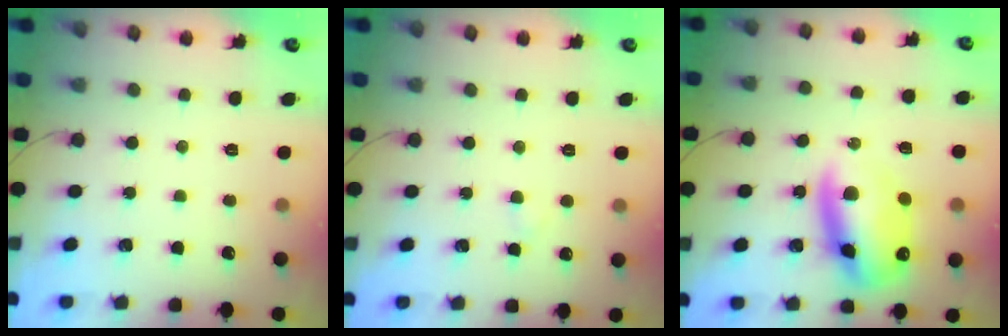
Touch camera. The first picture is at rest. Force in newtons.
{"total": 1.3, "press": 1.1, "slide": 0.7}
{"total": 12.7, "press": 12.2, "slide": 3.4}